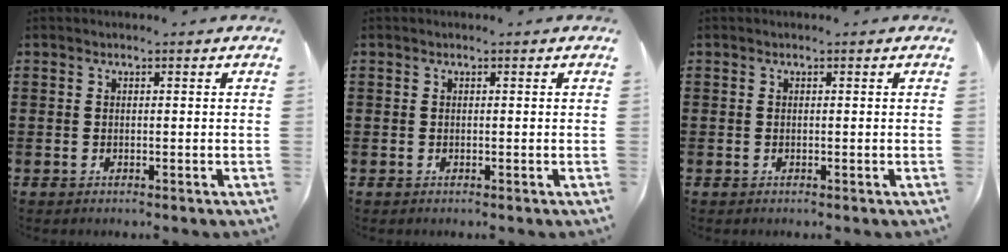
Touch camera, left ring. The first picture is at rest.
{"total": 0.0}
{"total": 0.0}